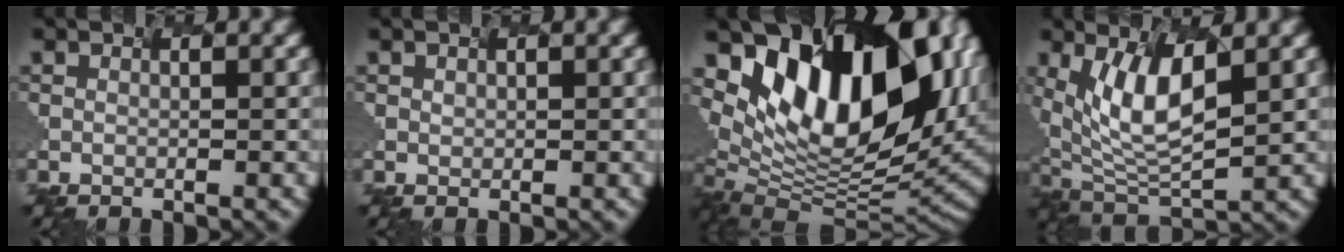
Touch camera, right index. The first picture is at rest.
{"total": 0.5, "force": [0.1, -0.3, -0.4], "torque": [-0.002, 0.000, 0.013]}
{"total": 16.2, "force": [6.1, 9.0, 11.9], "torque": [-0.211, 0.010, 0.114]}
{"total": 5.9, "force": [1.3, 2.1, 5.4], "torque": [-0.127, -0.015, 0.042]}